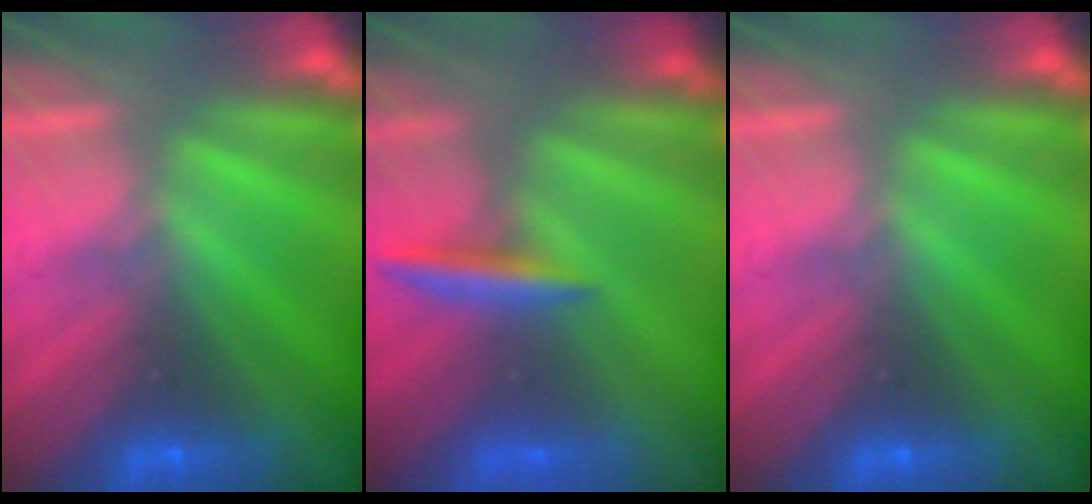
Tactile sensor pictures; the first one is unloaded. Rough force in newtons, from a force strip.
{"total": 3.3}
{"total": 0.0}